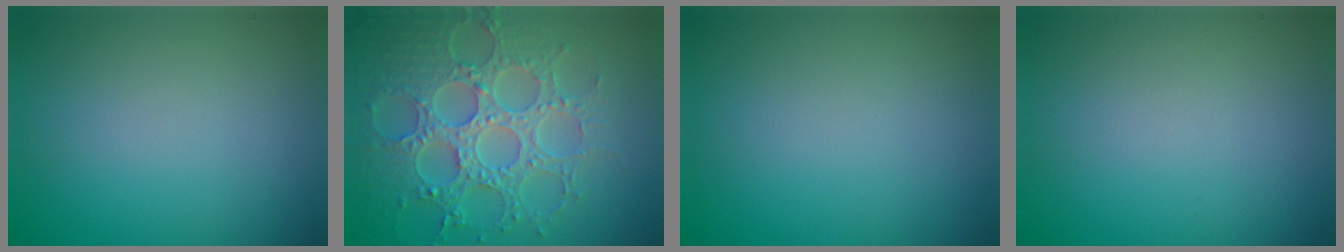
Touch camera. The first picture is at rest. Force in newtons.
{"total": 7.5, "press": 6.0, "slide": 4.4}
{"total": 0.0}
{"total": 0.0}